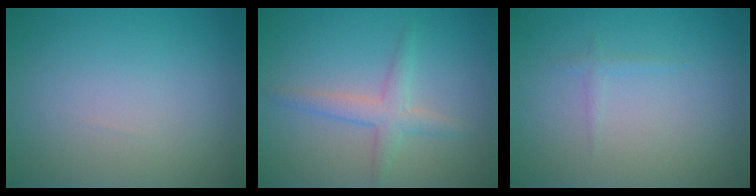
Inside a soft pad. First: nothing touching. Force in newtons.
{"total": 2.5, "press": 2.5, "slide": 0.0}
{"total": 0.6, "press": 0.6, "slide": 0.0}